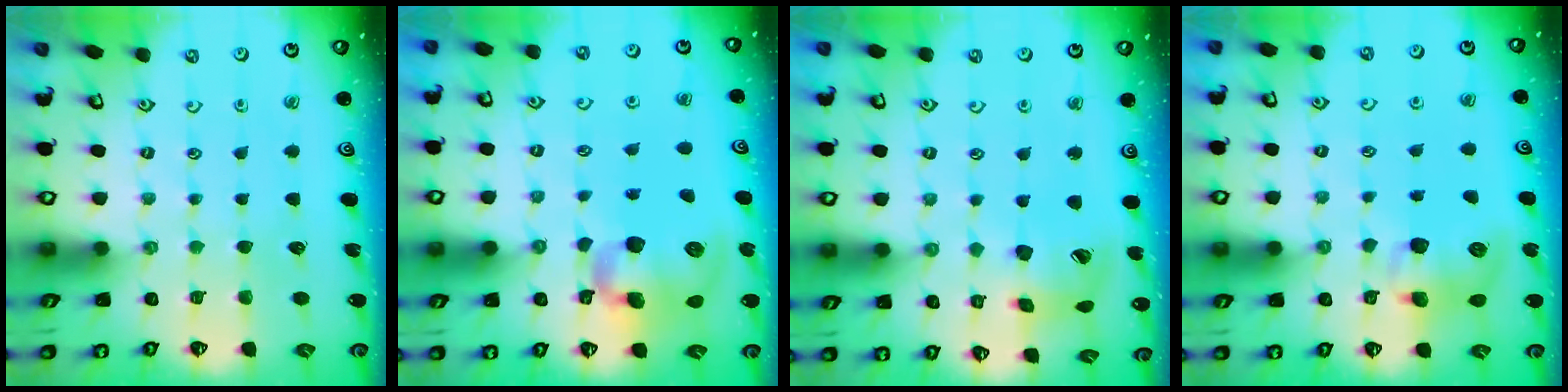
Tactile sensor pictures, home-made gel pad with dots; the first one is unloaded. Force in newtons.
{"total": 14.7, "press": 14.5, "slide": 2.2}
{"total": 14.5, "press": 14.4, "slide": 2.1}
{"total": 9.0, "press": 8.9, "slide": 1.0}